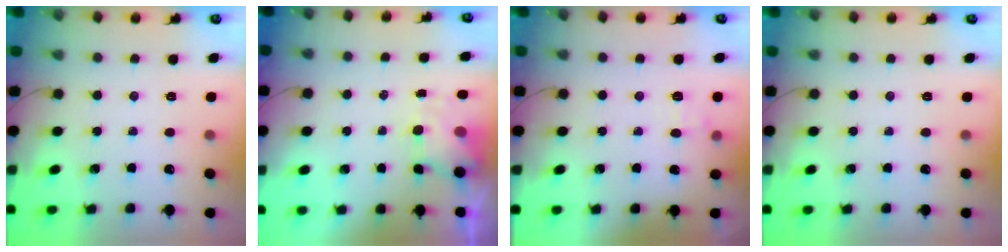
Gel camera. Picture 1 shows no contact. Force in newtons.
{"total": 4.4, "press": 4.3, "slide": 1.0}
{"total": 5.1, "press": 4.8, "slide": 1.5}
{"total": 0.0}